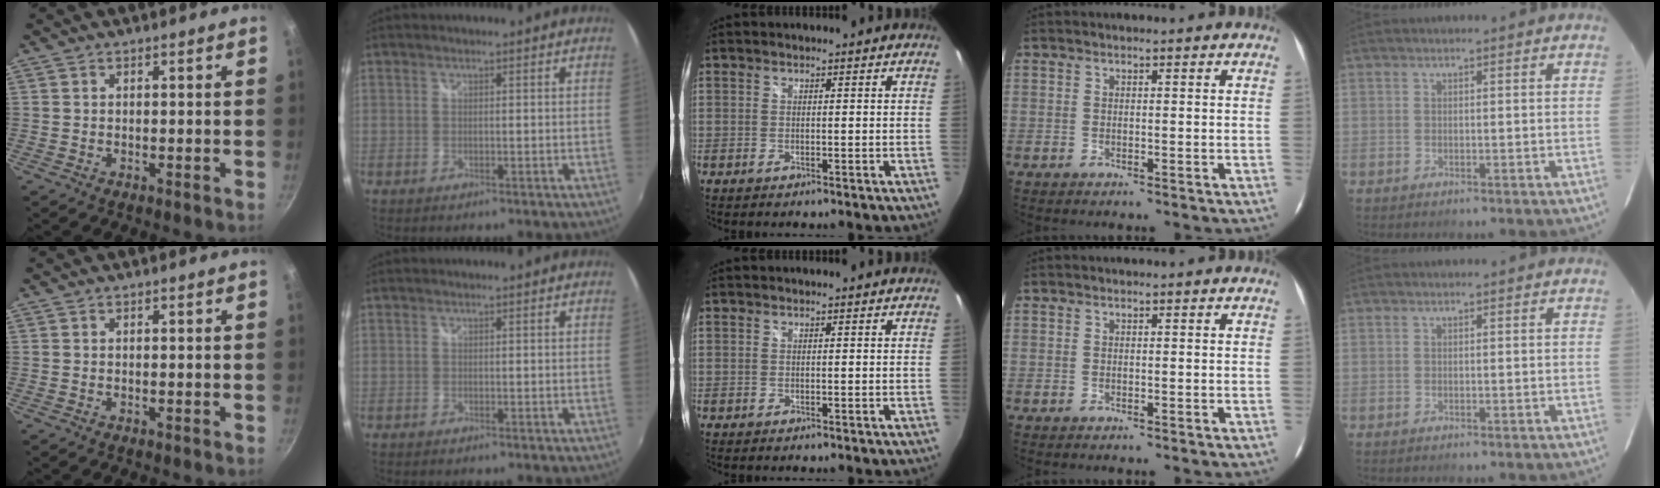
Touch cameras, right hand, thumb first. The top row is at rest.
{}